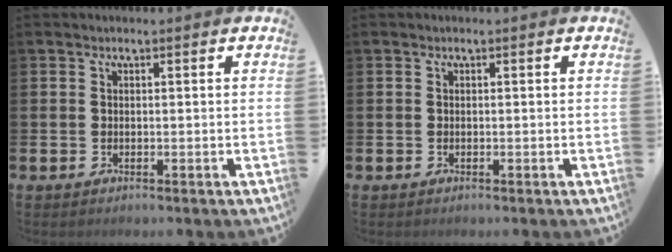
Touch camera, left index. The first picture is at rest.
{"total": 0.0}